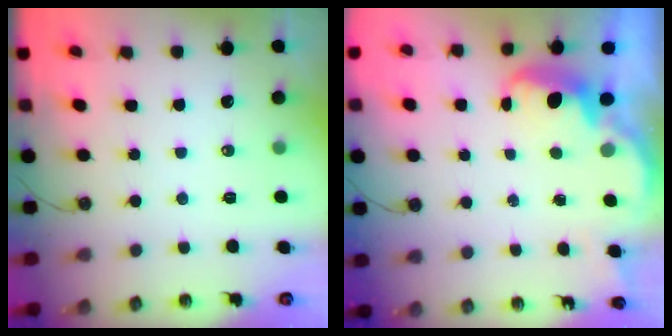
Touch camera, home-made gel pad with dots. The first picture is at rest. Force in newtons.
{"total": 2.7, "press": 2.6, "slide": 0.6}